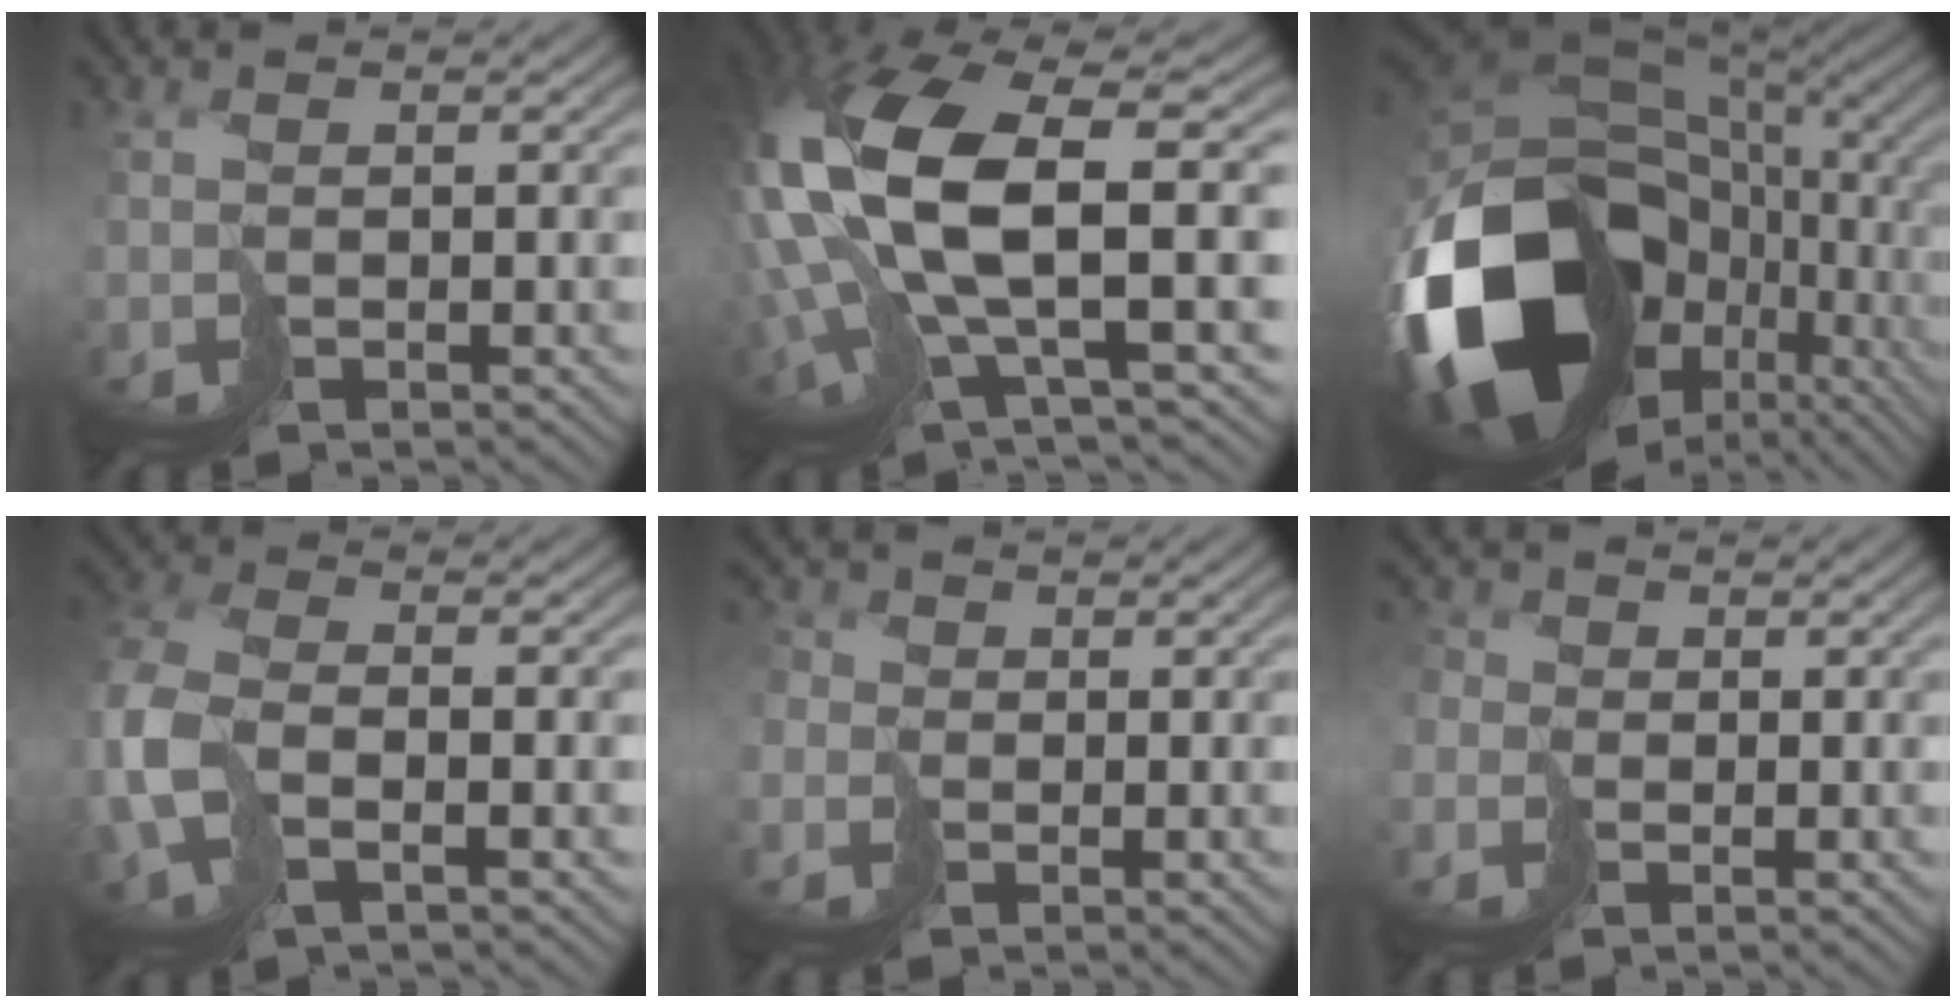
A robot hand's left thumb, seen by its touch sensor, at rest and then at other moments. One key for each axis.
{"total": 16.2, "fx": 1.5, "fy": 7.0, "fz": 14.5, "tx": -0.344, "ty": -0.032, "tz": 0.060}
{"total": 20.4, "fx": -3.6, "fy": 14.2, "fz": 14.1, "tx": -0.343, "ty": -0.043, "tz": -0.037}
{"total": 9.0, "fx": -1.6, "fy": 5.4, "fz": 7.1, "tx": -0.220, "ty": -0.015, "tz": -0.028}
{"total": 2.9, "fx": -0.9, "fy": 2.6, "fz": 0.8, "tx": -0.027, "ty": -0.009, "tz": -0.019}
{"total": 3.2, "fx": -1.0, "fy": 2.8, "fz": 1.0, "tx": -0.033, "ty": -0.010, "tz": -0.019}